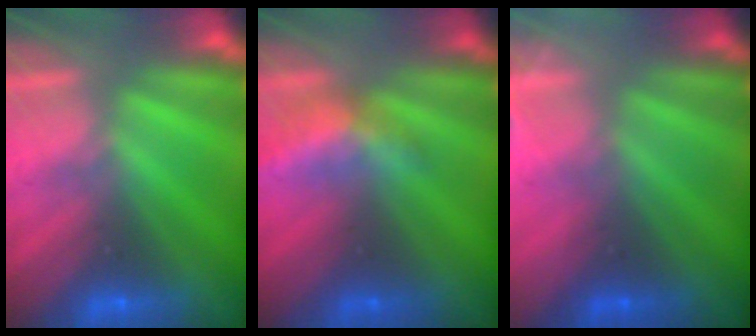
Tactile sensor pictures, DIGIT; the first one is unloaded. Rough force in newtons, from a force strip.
{"total": 2.3}
{"total": 3.1}